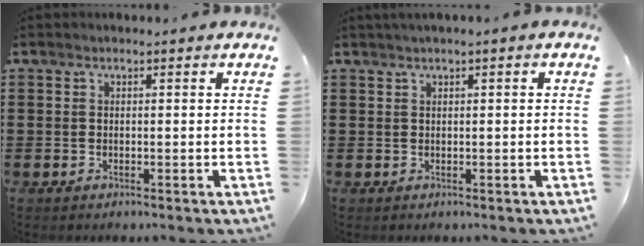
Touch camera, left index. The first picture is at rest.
{"total": 0.8, "force": [0.2, -0.1, 0.8], "torque": [-0.012, -0.005, 0.005]}